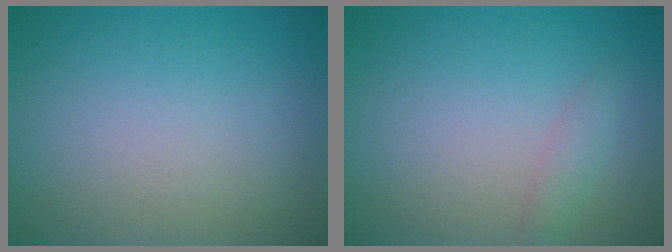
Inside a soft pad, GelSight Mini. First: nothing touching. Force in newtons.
{"total": 1.3, "press": 1.3, "slide": 0.0}